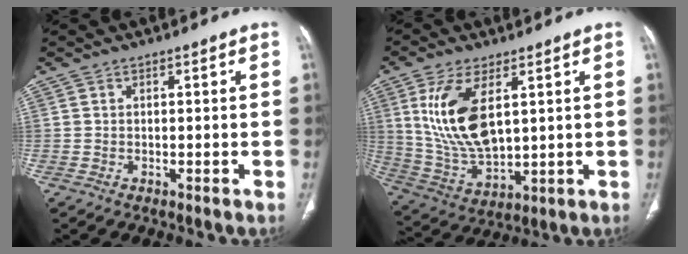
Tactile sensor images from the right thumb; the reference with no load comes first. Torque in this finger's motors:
{"motor_torque": [-0.17, 1.05, 1.28, 0.60, 0.14]}